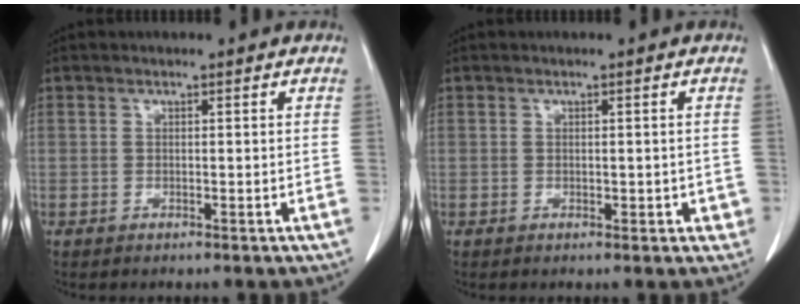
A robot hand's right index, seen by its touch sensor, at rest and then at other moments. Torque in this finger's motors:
{"motor_torque": [0.06, 0.28, 0.08, 0.05]}